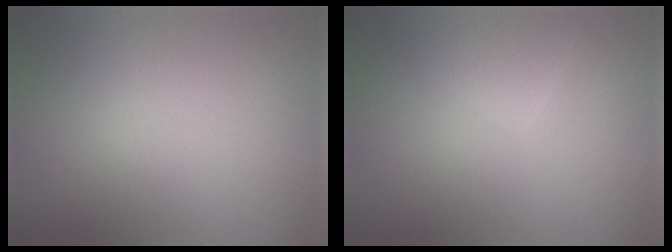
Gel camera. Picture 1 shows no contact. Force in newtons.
{"total": 2.7, "press": 2.7, "slide": 0.0}